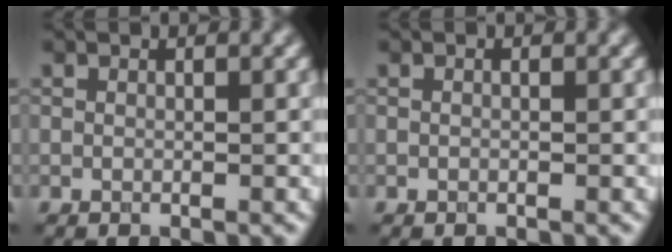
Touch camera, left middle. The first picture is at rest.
{"total": 0.0}